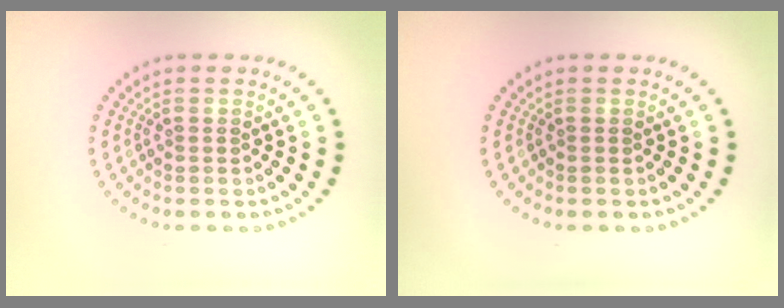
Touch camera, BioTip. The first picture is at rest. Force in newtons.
{"total": 0.0}